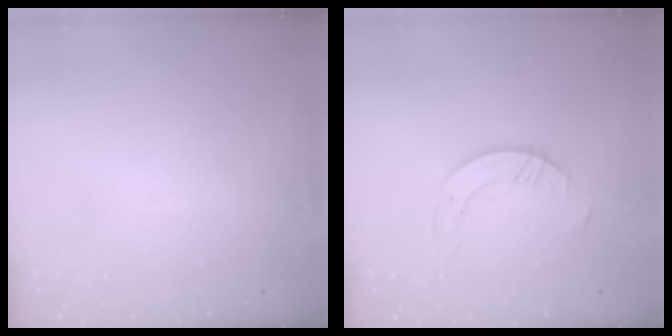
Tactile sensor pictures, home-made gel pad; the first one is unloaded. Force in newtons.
{"total": 5.3, "press": 5.3, "slide": 0.6}